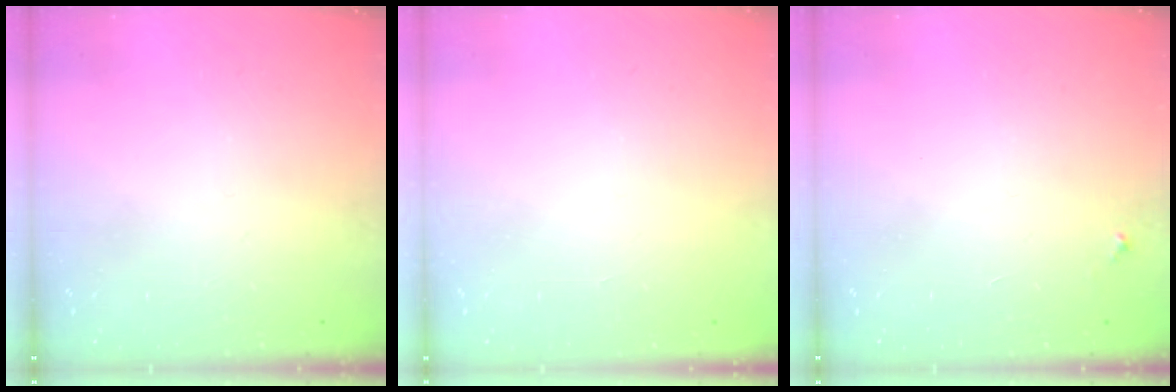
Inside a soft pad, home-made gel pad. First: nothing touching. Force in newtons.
{"total": 1.5, "press": 1.5, "slide": 0.1}
{"total": 3.3, "press": 3.2, "slide": 0.3}